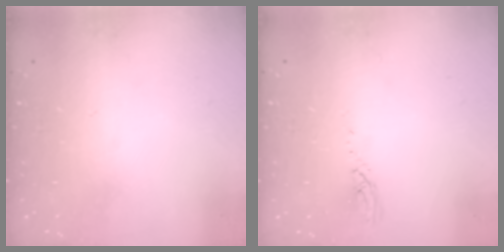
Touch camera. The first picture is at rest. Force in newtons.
{"total": 3.0, "press": 3.0, "slide": 0.1}